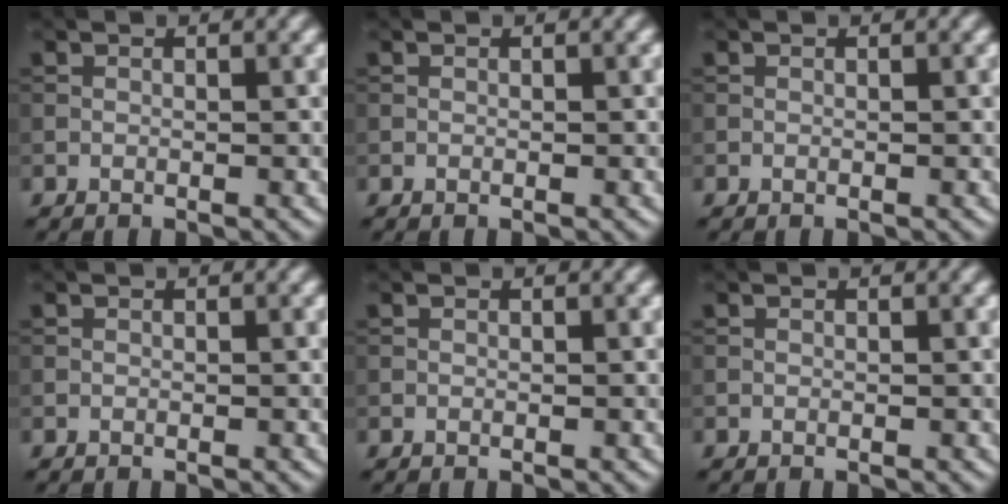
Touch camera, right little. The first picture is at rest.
{"total": 0.0}
{"total": 0.0}
{"total": 0.0}
{"total": 0.0}
{"total": 0.0}